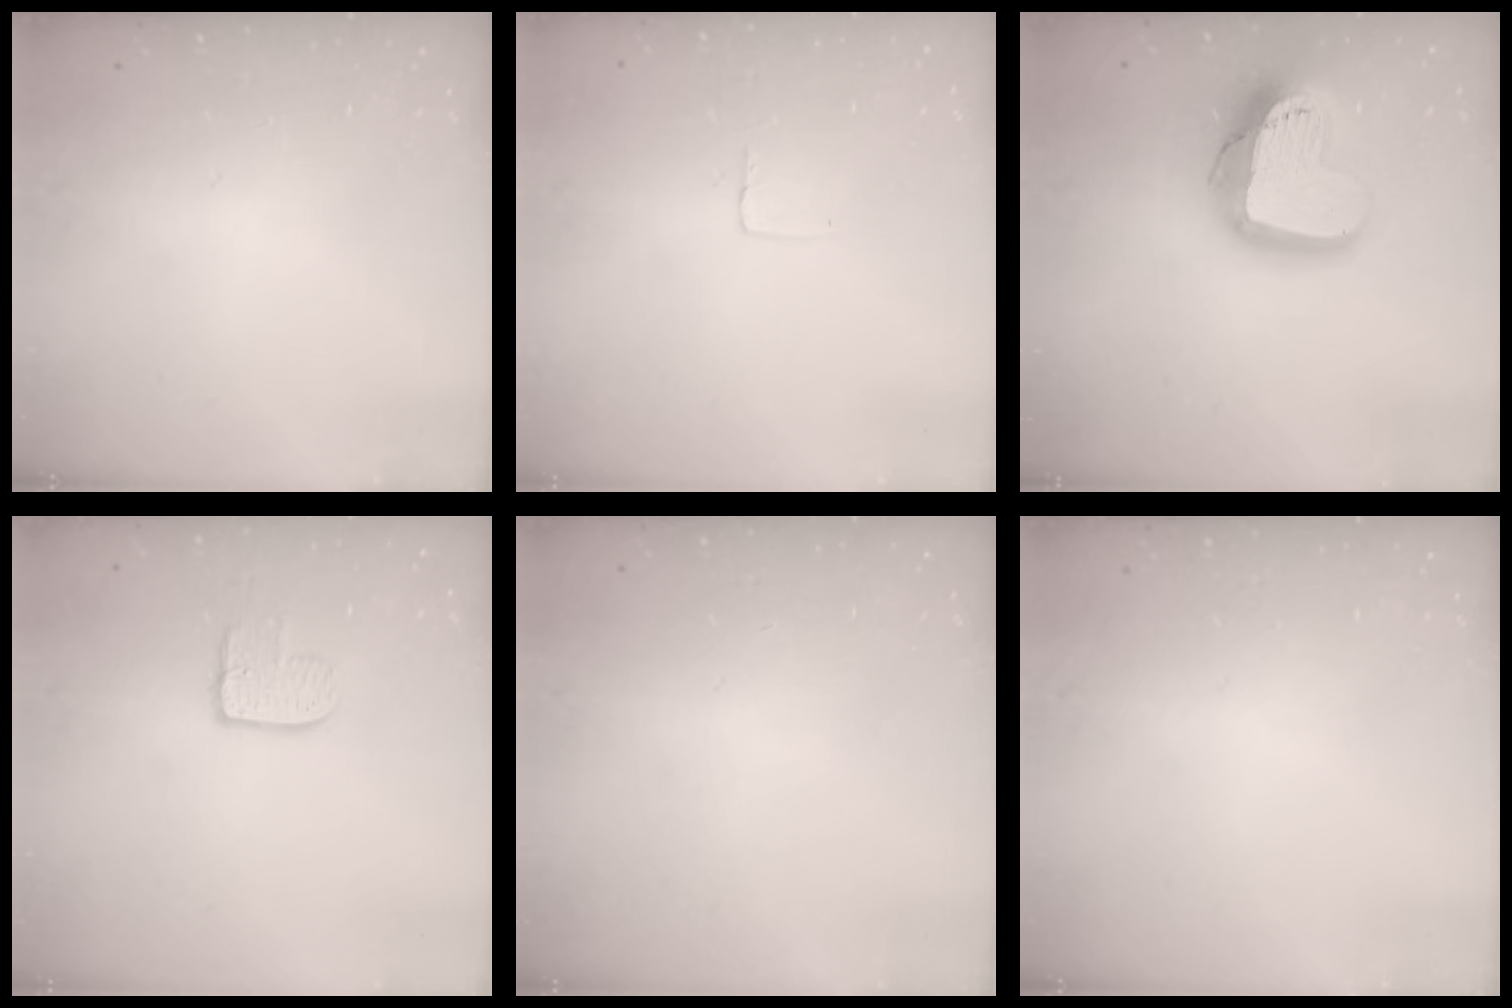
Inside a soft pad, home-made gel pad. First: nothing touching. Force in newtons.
{"total": 2.5, "press": 2.5, "slide": 0.1}
{"total": 21.6, "press": 21.5, "slide": 1.9}
{"total": 7.4, "press": 7.4, "slide": 0.2}
{"total": 0.0}
{"total": 0.0}